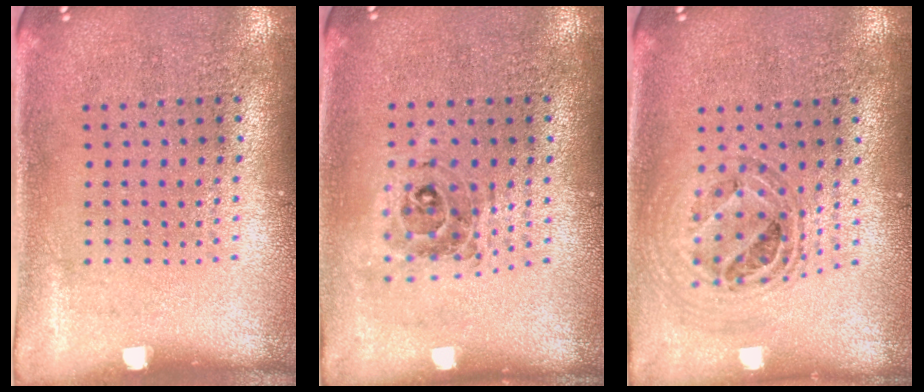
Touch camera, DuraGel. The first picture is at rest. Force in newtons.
{"total": 0.7, "press": 0.7, "slide": 0.1}
{"total": 0.9, "press": 0.9, "slide": 0.0}